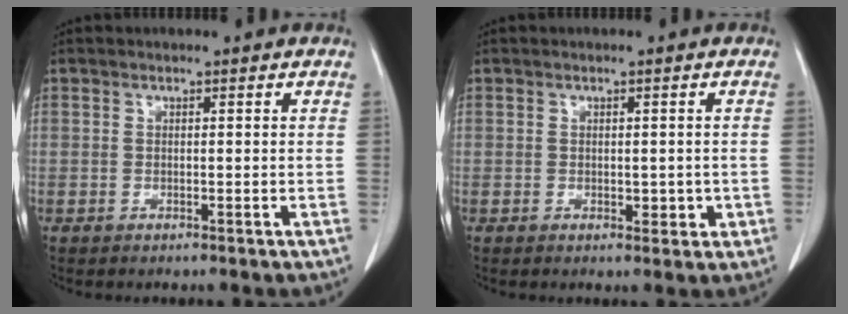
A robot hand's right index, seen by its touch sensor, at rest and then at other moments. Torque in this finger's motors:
{"motor_torque": [0.01, 0.10, 0.11, 0.01]}